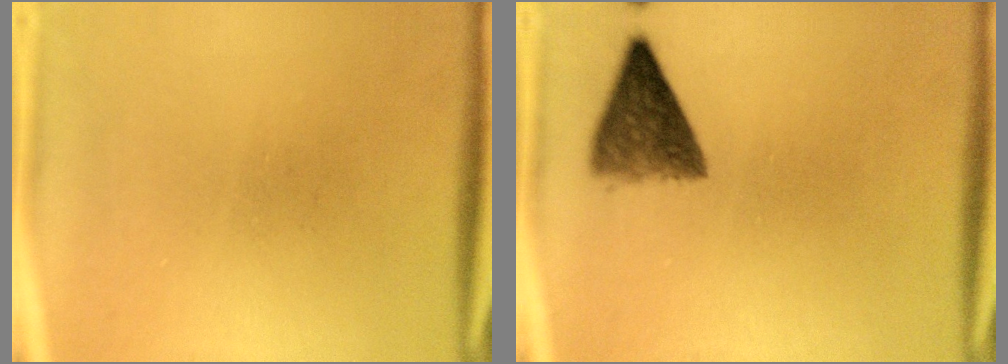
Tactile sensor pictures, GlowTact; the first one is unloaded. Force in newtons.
{"total": 6.3}